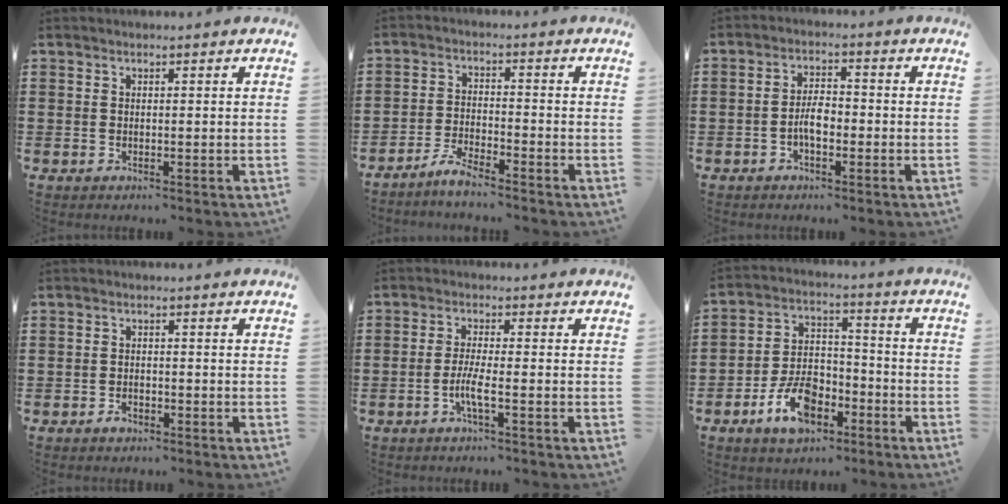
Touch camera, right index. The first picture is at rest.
{"total": 3.8, "force": [-3.5, 0.1, 1.2], "torque": [-0.029, 0.004, -0.071]}
{"total": 3.8, "force": [-1.1, 1.6, 3.2], "torque": [-0.065, 0.004, -0.023]}
{"total": 1.2, "force": [-0.9, 0.7, 0.4], "torque": [-0.011, -0.001, -0.019]}
{"total": 4.0, "force": [-1.6, 0.3, 3.6], "torque": [-0.076, -0.008, -0.035]}
{"total": 8.6, "force": [-4.6, 5.0, 5.2], "torque": [-0.117, 0.015, -0.089]}